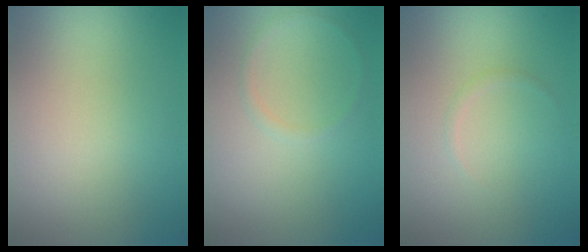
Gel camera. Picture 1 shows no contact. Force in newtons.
{"total": 0.8, "press": 0.8, "slide": 0.1}
{"total": 0.6, "press": 0.6, "slide": 0.1}